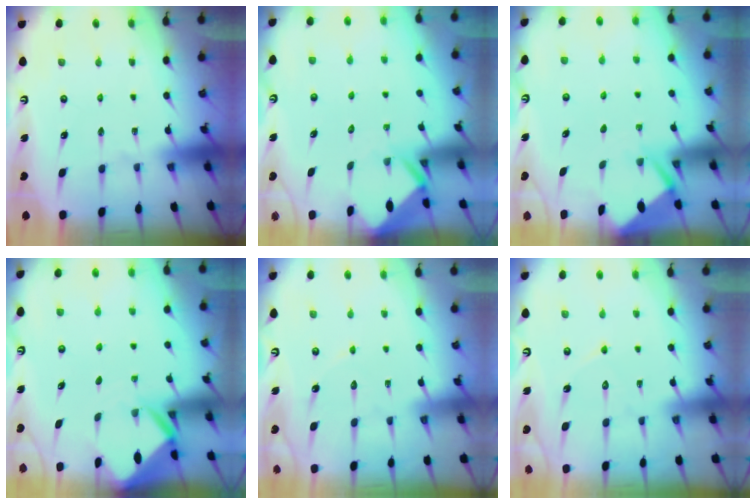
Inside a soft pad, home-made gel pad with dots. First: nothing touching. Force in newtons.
{"total": 2.9, "press": 2.9, "slide": 0.3}
{"total": 2.6, "press": 2.6, "slide": 0.4}
{"total": 3.2, "press": 3.2, "slide": 0.2}
{"total": 4.3, "press": 4.3, "slide": 0.4}
{"total": 5.3, "press": 5.3, "slide": 0.5}